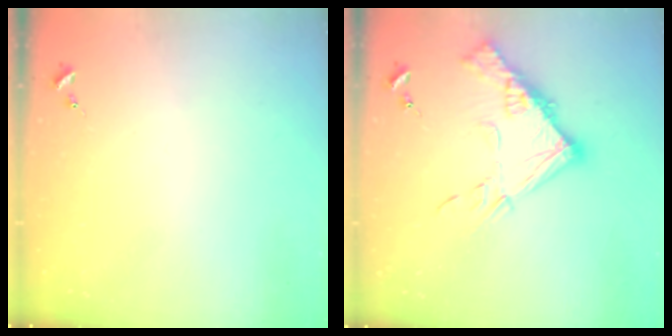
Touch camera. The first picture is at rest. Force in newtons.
{"total": 14.5, "press": 14.4, "slide": 1.6}